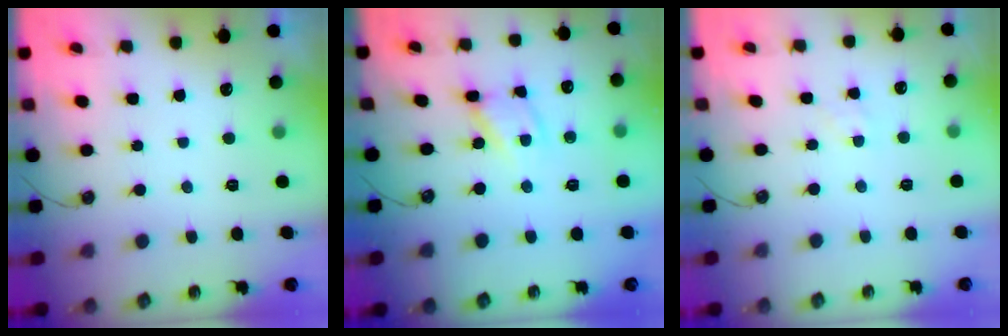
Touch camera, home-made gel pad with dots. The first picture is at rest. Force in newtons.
{"total": 9.3, "press": 9.2, "slide": 0.7}
{"total": 1.7, "press": 1.7, "slide": 0.3}